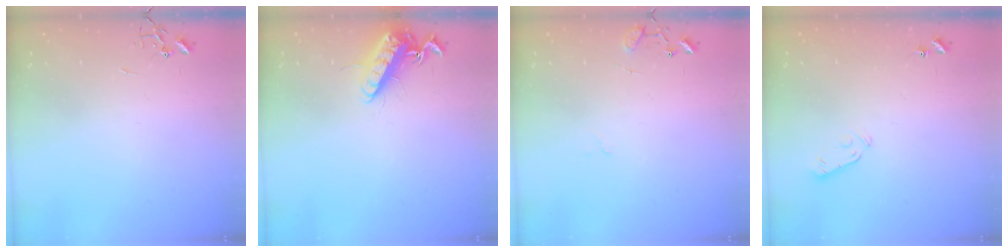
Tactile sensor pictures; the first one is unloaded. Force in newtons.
{"total": 14.3, "press": 14.1, "slide": 2.1}
{"total": 9.3, "press": 9.3, "slide": 0.7}
{"total": 3.3, "press": 3.1, "slide": 1.0}